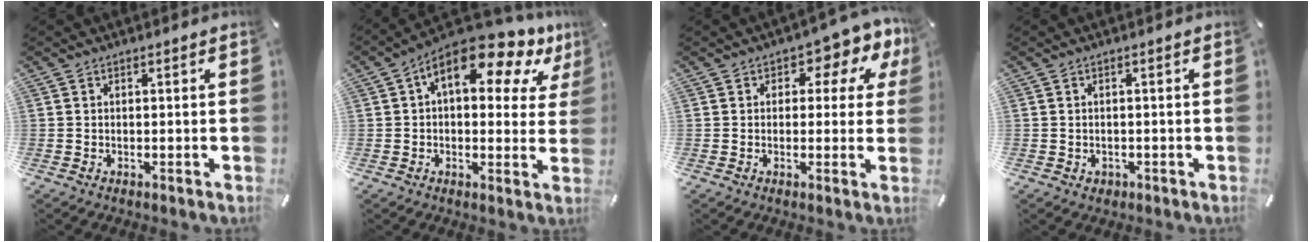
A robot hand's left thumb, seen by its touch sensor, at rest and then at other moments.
{"total": 14.2, "force": [7.3, 6.4, 10.4], "torque": [-0.151, -0.037, 0.121]}
{"total": 6.4, "force": [2.6, 4.1, 4.2], "torque": [-0.046, -0.016, 0.035]}
{"total": 1.2, "force": [-0.3, 1.1, 0.3], "torque": [-0.006, 0.004, -0.009]}